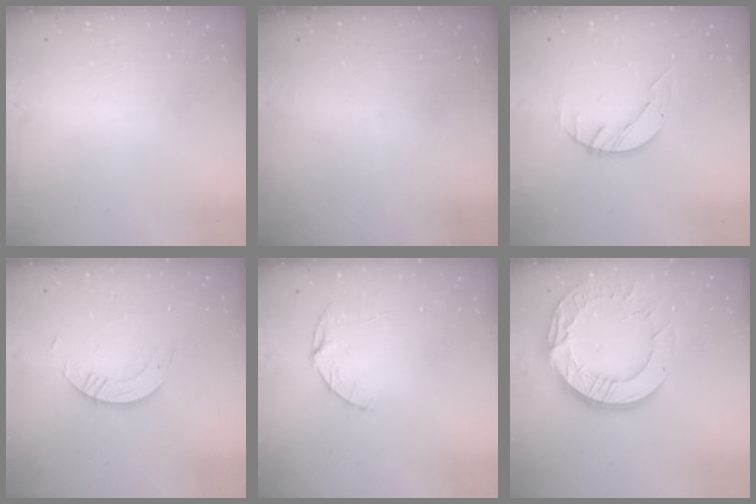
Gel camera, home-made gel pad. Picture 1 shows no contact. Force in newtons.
{"total": 0.0}
{"total": 2.4, "press": 2.4, "slide": 0.1}
{"total": 3.4, "press": 3.3, "slide": 0.3}
{"total": 4.5, "press": 4.4, "slide": 0.4}
{"total": 15.9, "press": 15.9, "slide": 1.3}